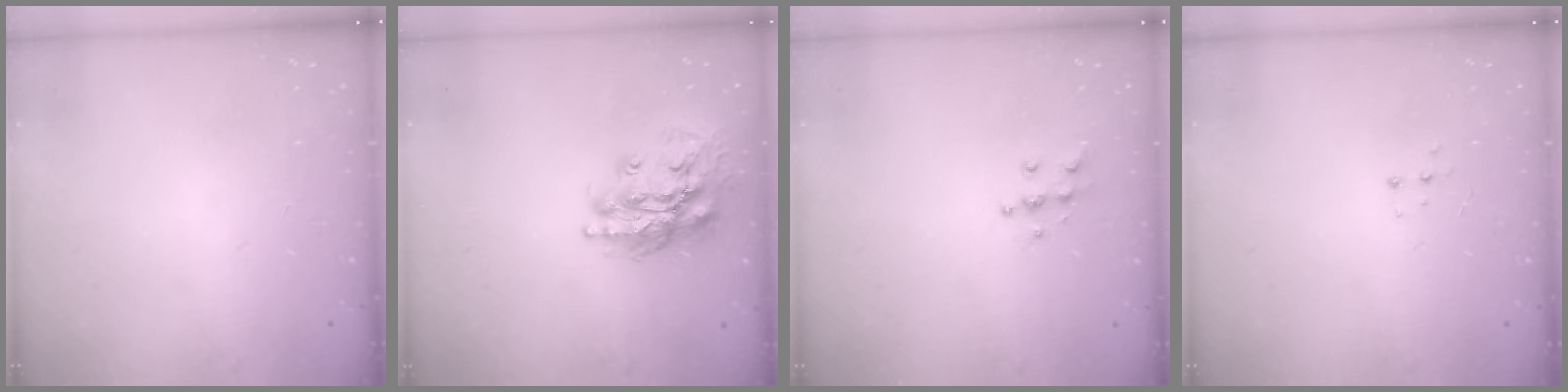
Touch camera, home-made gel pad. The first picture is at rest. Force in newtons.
{"total": 17.0, "press": 16.9, "slide": 2.3}
{"total": 5.9, "press": 5.9, "slide": 0.5}
{"total": 4.2, "press": 4.2, "slide": 0.5}